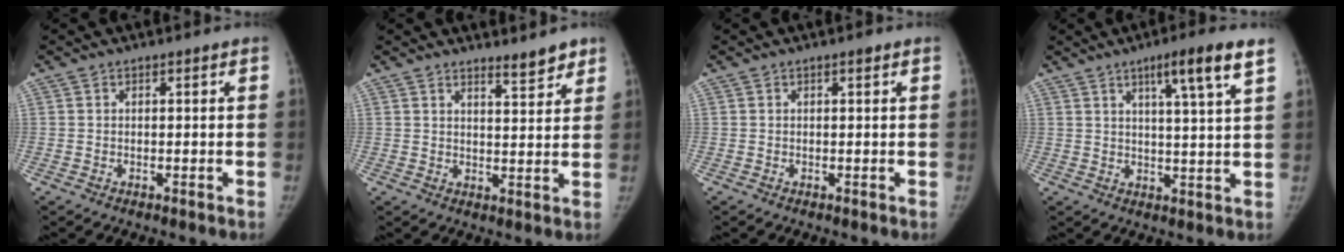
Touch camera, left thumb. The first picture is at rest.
{"total": 4.5, "force": [3.8, 1.1, 2.0], "torque": [-0.014, -0.033, 0.056]}
{"total": 0.7, "force": [0.4, 0.3, 0.5], "torque": [-0.007, -0.001, 0.006]}
{"total": 8.7, "force": [5.0, 0.1, 7.2], "torque": [-0.113, -0.022, 0.075]}